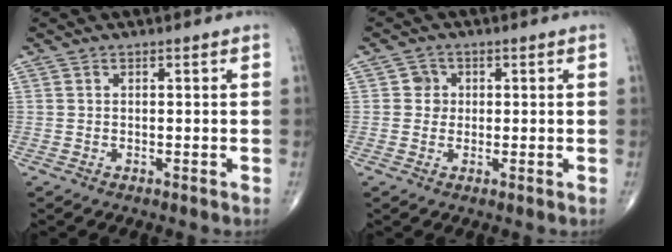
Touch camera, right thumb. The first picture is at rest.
{"total": 2.4, "force": [0.3, 2.3, 0.5], "torque": [0.008, 0.004, 0.000]}